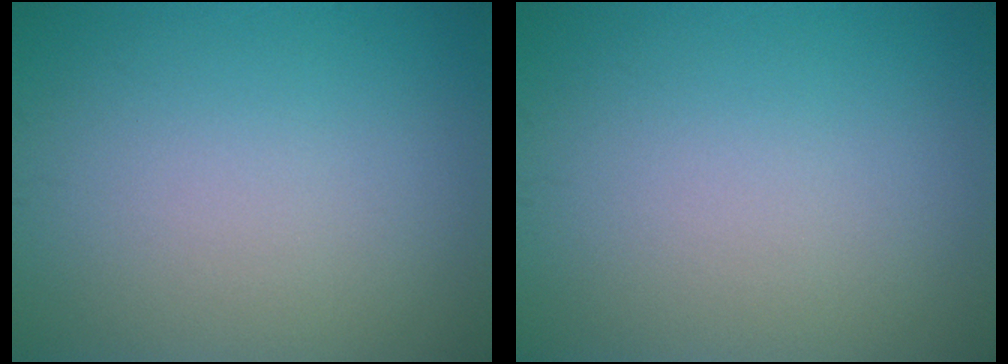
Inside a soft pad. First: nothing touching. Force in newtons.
{"total": 0.0}